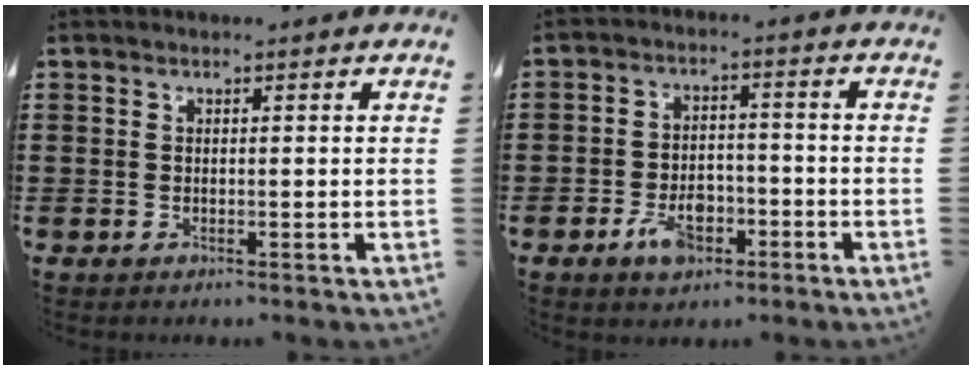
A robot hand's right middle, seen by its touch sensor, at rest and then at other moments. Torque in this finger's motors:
{"motor_torque": [1.42, -0.62, 0.33, 0.06]}